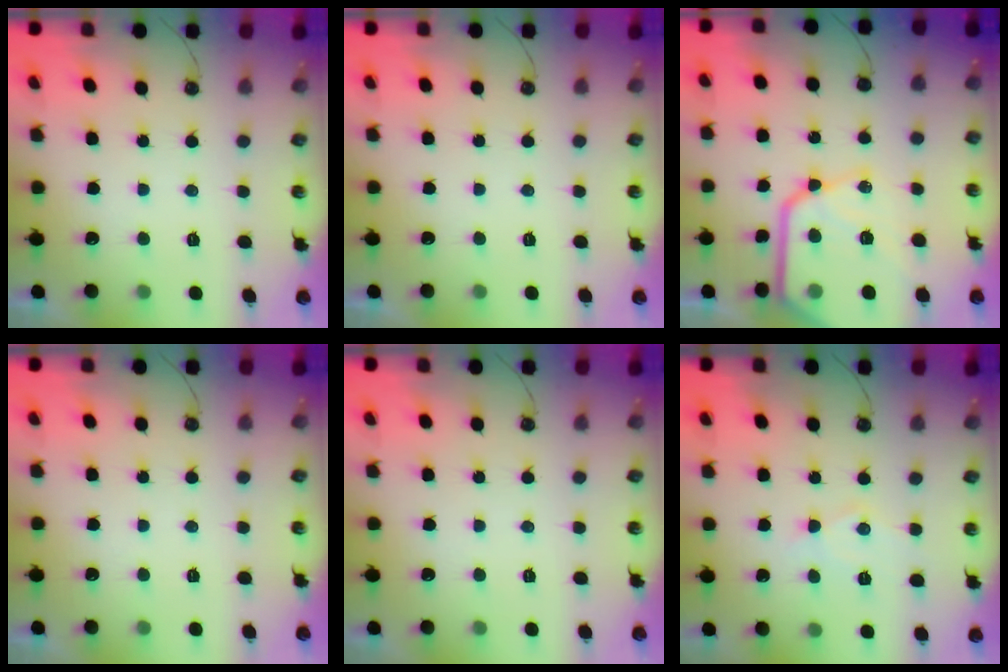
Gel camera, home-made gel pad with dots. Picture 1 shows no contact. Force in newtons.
{"total": 0.0}
{"total": 19.1, "press": 19.0, "slide": 1.7}
{"total": 0.0}
{"total": 0.0}
{"total": 8.1, "press": 8.1, "slide": 0.2}